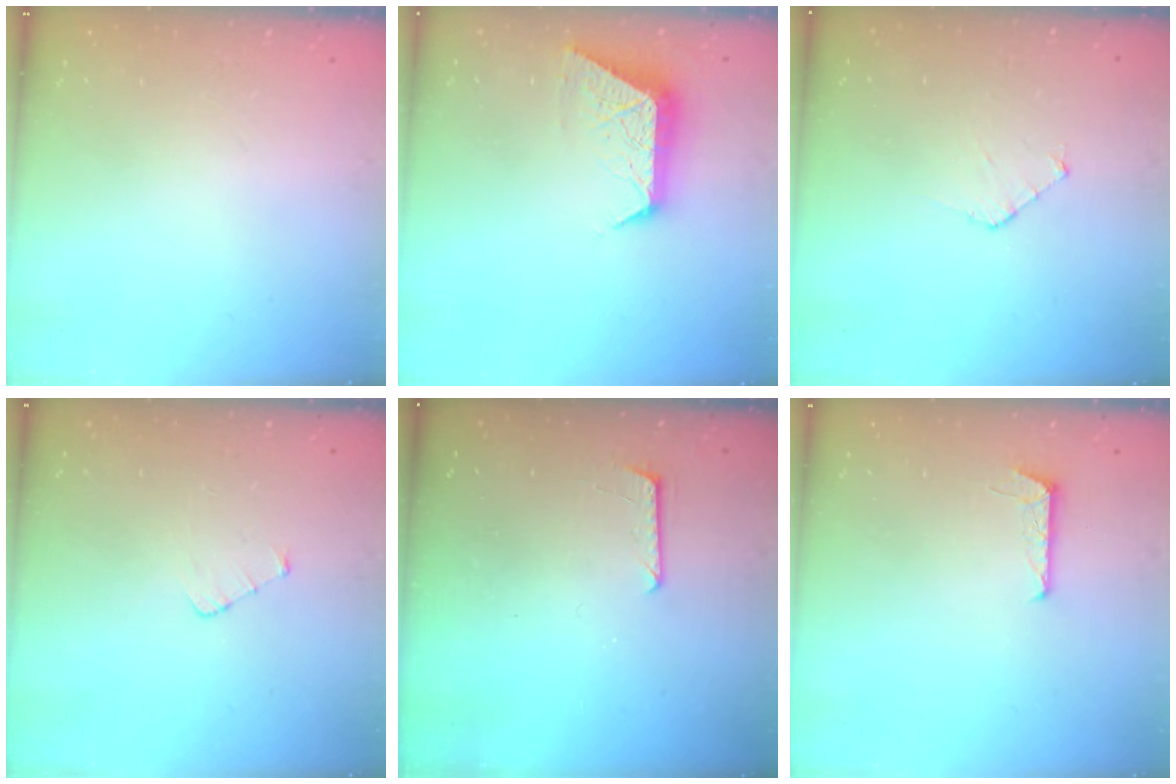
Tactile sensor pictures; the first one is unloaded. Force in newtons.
{"total": 9.5, "press": 9.5, "slide": 0.2}
{"total": 4.0, "press": 4.0, "slide": 0.3}
{"total": 3.5, "press": 3.5, "slide": 0.3}
{"total": 5.9, "press": 5.9, "slide": 0.4}
{"total": 5.1, "press": 5.1, "slide": 0.5}